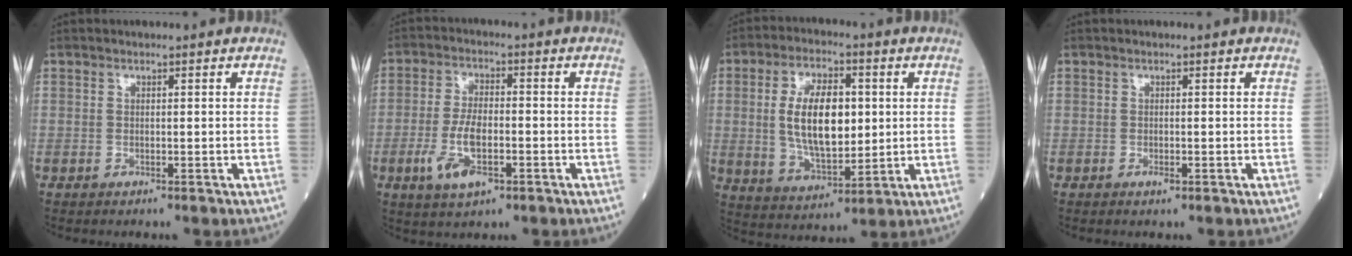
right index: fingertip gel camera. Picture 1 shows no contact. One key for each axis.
{"total": 7.8, "fx": -2.8, "fy": 2.9, "fz": 6.7, "tx": -0.139, "ty": -0.003, "tz": -0.049}
{"total": 12.3, "fx": 1.3, "fy": 5.4, "fz": 10.9, "tx": -0.214, "ty": 0.005, "tz": 0.028}
{"total": 0.9, "fx": -0.4, "fy": 0.2, "fz": 0.7, "tx": -0.012, "ty": -0.001, "tz": -0.006}